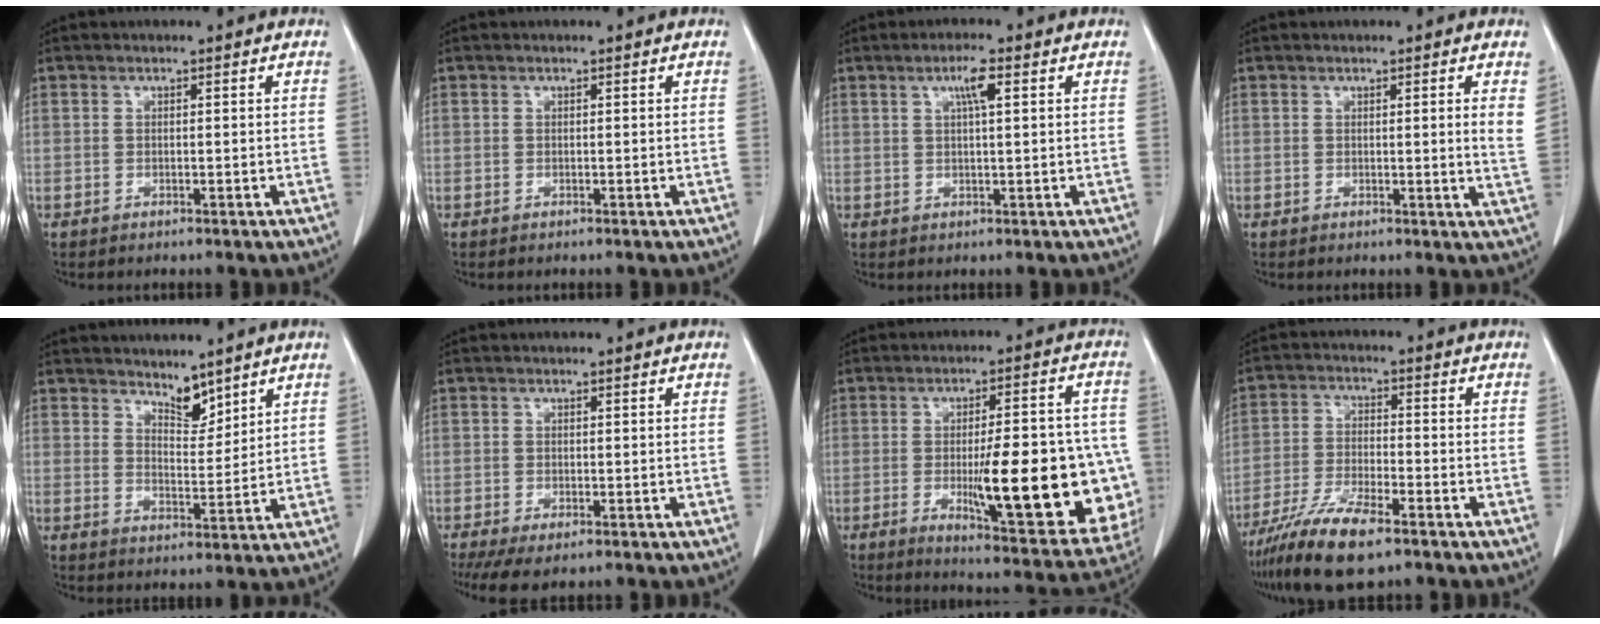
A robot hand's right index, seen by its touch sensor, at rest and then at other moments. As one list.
[{"total": 0.0}, {"total": 3.3, "force": [1.3, 0.1, 3.0], "torque": [-0.056, 0.003, 0.023]}, {"total": 2.8, "force": [1.0, -0.4, 2.6], "torque": [-0.037, -0.007, 0.009]}, {"total": 4.2, "force": [3.7, 1.4, 1.4], "torque": [-0.024, -0.005, 0.070]}, {"total": 6.5, "force": [-4.8, 2.1, 3.9], "torque": [-0.061, -0.016, -0.074]}, {"total": 21.9, "force": [-3.9, 4.6, 21.0], "torque": [-0.214, 0.004, -0.034]}, {"total": 10.7, "force": [-7.6, 1.7, 7.4], "torque": [-0.143, -0.024, -0.137]}]